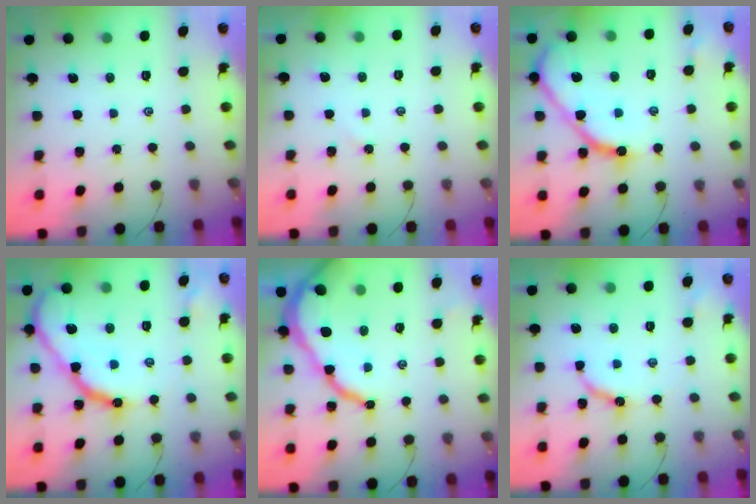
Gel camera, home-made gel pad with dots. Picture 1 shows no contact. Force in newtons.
{"total": 3.0, "press": 2.9, "slide": 0.3}
{"total": 11.9, "press": 11.8, "slide": 1.2}
{"total": 16.2, "press": 16.2, "slide": 1.1}
{"total": 12.3, "press": 12.2, "slide": 1.1}
{"total": 8.3, "press": 8.3, "slide": 0.8}